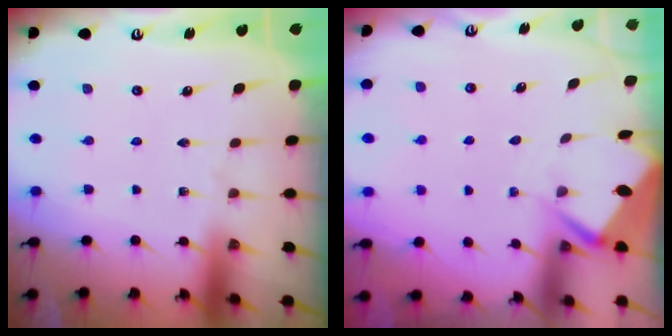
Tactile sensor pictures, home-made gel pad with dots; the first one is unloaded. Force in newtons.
{"total": 3.6, "press": 3.6, "slide": 0.3}